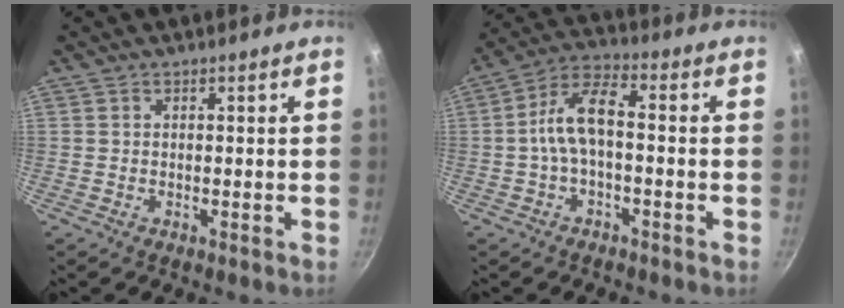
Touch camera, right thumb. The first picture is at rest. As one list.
[{"total": 8.7, "force": [-1.3, 3.9, 7.7], "torque": [-0.147, 0.038, -0.036]}]